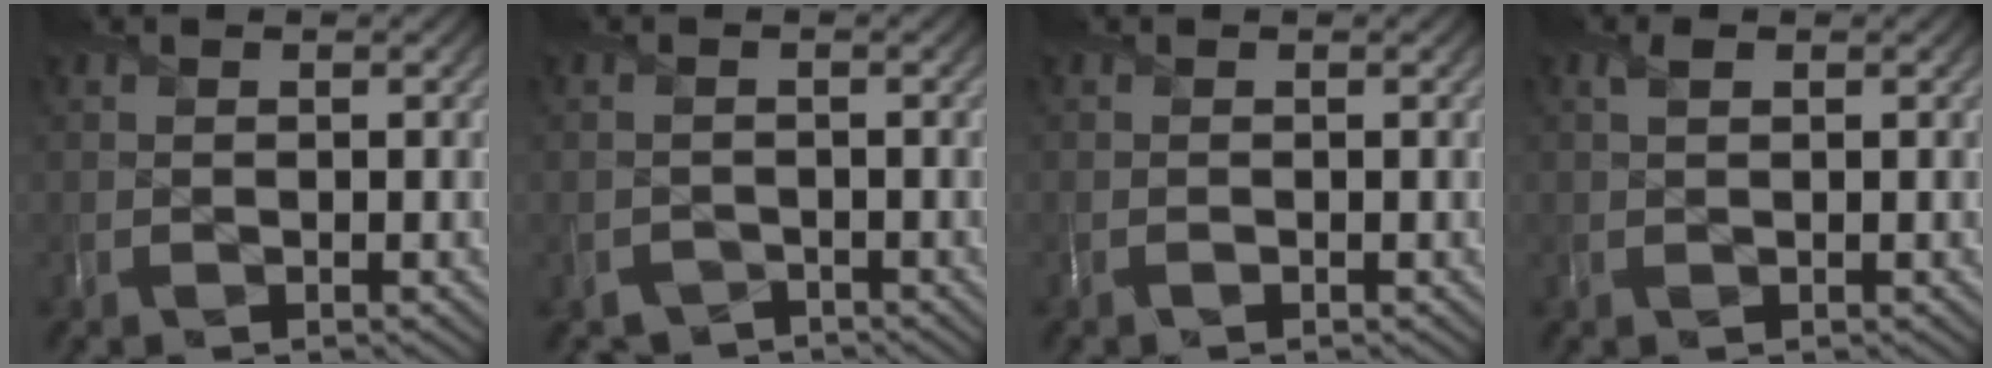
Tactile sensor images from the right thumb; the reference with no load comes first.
{"total": 2.0, "force": [-1.8, 1.0, -0.2], "torque": [0.009, -0.006, -0.034]}
{"total": 0.0}
{"total": 0.9, "force": [0.5, 0.4, 0.7], "torque": [-0.017, 0.001, 0.009]}